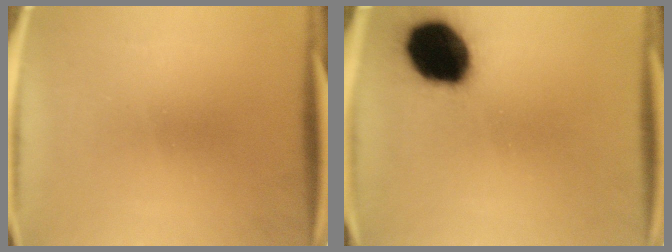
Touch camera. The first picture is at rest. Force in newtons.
{"total": 19.2}